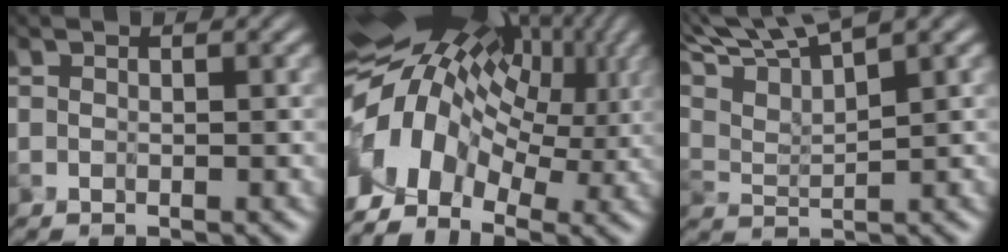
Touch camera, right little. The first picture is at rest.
{"total": 14.6, "force": [-0.5, 10.0, 10.6], "torque": [-0.207, 0.003, 0.002]}
{"total": 6.8, "force": [5.6, 1.1, 3.7], "torque": [-0.064, 0.021, 0.102]}